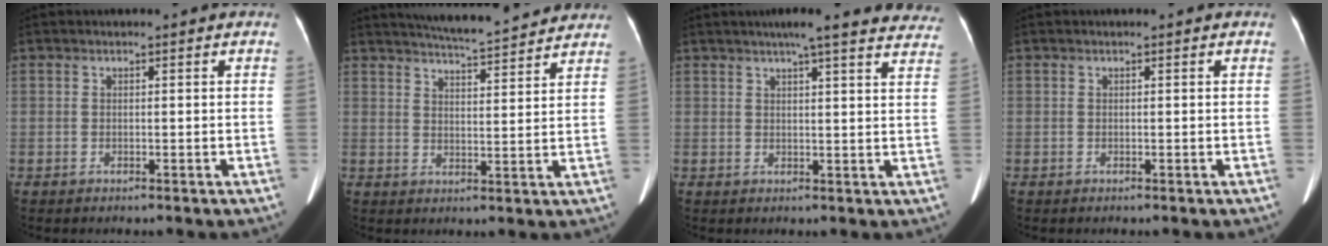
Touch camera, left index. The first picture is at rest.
{"total": 11.7, "force": [10.9, 0.7, 4.1], "torque": [-0.068, 0.010, 0.146]}
{"total": 18.6, "force": [16.4, 1.9, 8.5], "torque": [-0.105, -0.006, 0.182]}
{"total": 0.0}